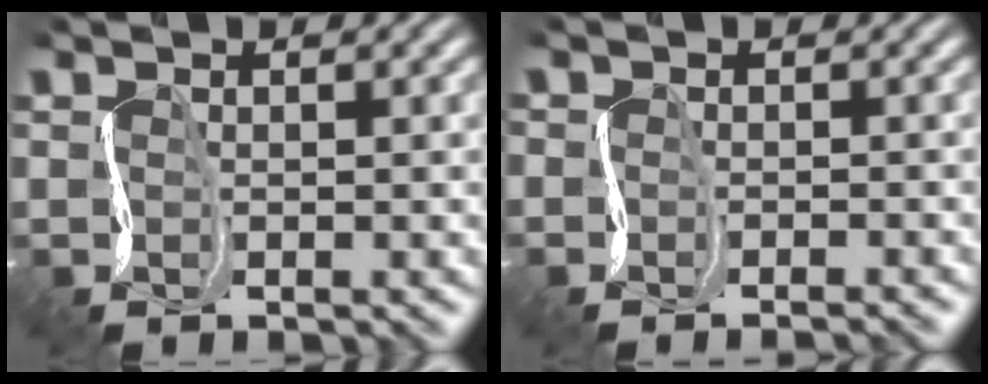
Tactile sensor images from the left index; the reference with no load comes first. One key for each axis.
{"total": 1.5, "fx": -1.4, "fy": 0.6, "fz": -0.3, "tx": 0.022, "ty": -0.005, "tz": -0.029}